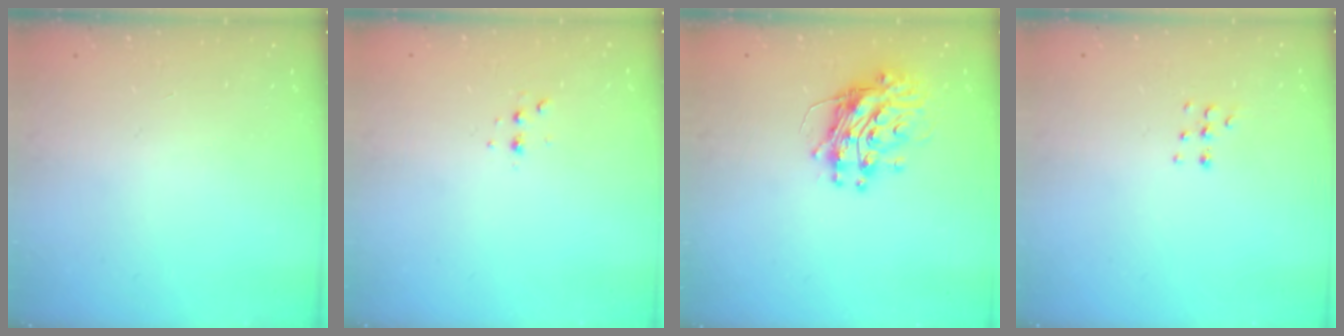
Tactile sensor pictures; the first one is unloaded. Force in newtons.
{"total": 2.8, "press": 2.8, "slide": 0.7}
{"total": 12.0, "press": 11.9, "slide": 1.2}
{"total": 3.9, "press": 3.8, "slide": 1.0}